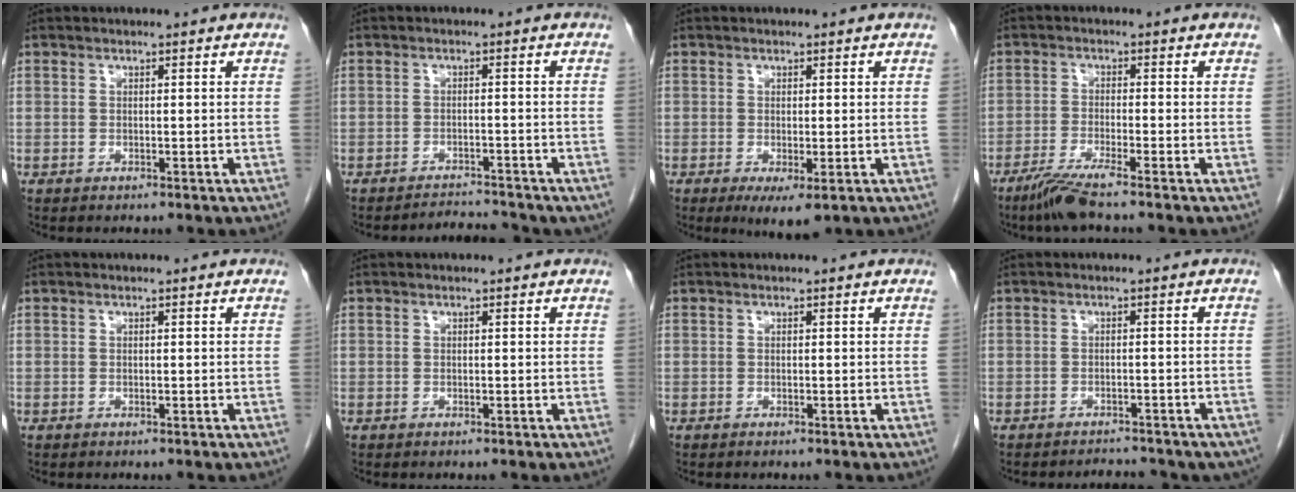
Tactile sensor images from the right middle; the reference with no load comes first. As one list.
[{"total": 3.5, "force": [-3.5, 0.1, -0.1], "torque": [-0.002, -0.003, -0.052]}, {"total": 4.1, "force": [-1.6, 1.1, 3.6], "torque": [-0.053, -0.012, -0.016]}, {"total": 5.0, "force": [-3.7, -0.6, 3.2], "torque": [-0.068, -0.017, -0.079]}, {"total": 0.0}, {"total": 0.0}, {"total": 0.0}, {"total": 7.0, "force": [-6.4, 2.1, 1.8], "torque": [-0.020, 0.006, -0.065]}]